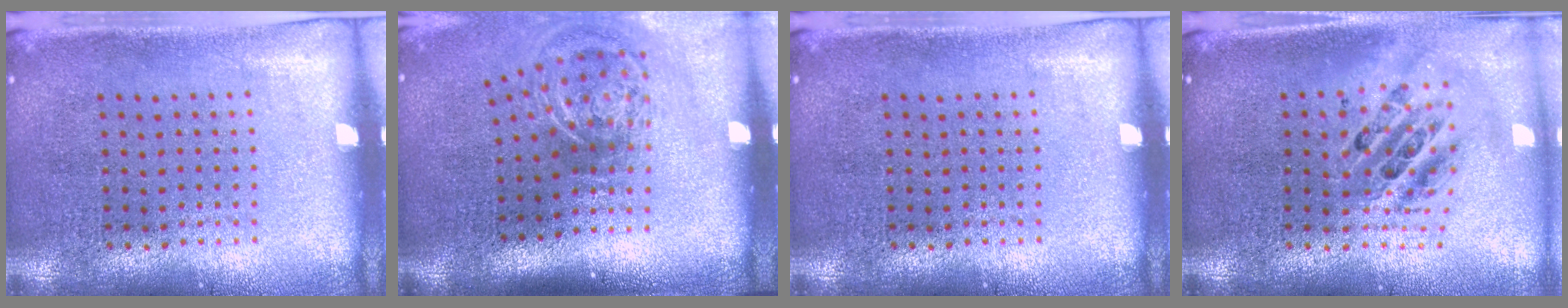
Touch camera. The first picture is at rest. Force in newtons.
{"total": 2.1, "press": 1.3, "slide": 1.7}
{"total": 0.0}
{"total": 2.2, "press": 1.6, "slide": 1.4}